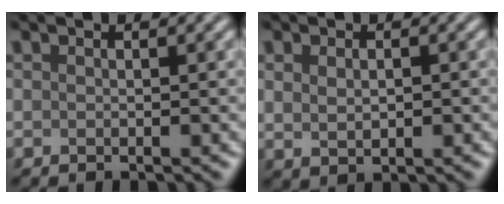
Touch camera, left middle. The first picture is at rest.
{"total": 1.8, "force": [0.2, 1.0, 1.4], "torque": [-0.030, -0.003, 0.010]}